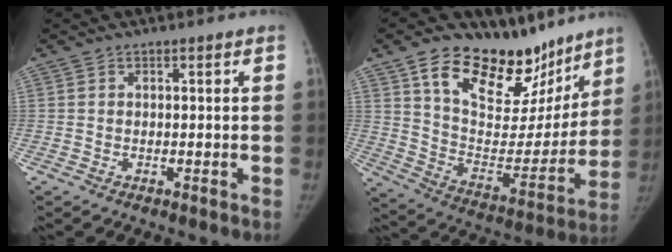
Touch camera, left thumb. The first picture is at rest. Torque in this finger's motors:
{"motor_torque": [1.44, 1.44, 1.45, -1.32, 0.06]}